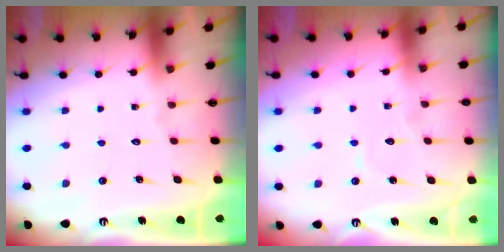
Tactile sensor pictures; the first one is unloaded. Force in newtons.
{"total": 3.6, "press": 3.6, "slide": 0.3}